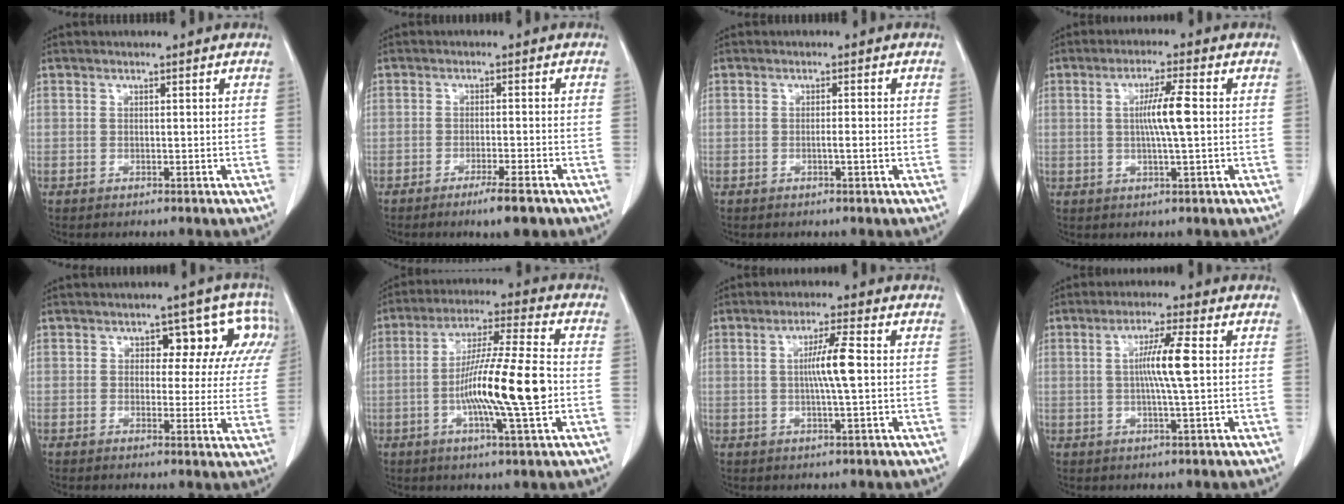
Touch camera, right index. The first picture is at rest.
{"total": 4.7, "force": [-3.2, 0.3, 3.4], "torque": [-0.050, -0.008, -0.048]}
{"total": 1.4, "force": [-0.4, -0.1, 1.4], "torque": [-0.022, 0.000, -0.006]}
{"total": 5.6, "force": [0.3, -0.2, 5.6], "torque": [-0.102, -0.003, 0.005]}
{"total": 9.0, "force": [3.3, 5.4, 6.4], "torque": [-0.055, 0.030, 0.031]}
{"total": 14.7, "force": [-2.4, 0.3, 14.5], "torque": [-0.260, -0.003, -0.047]}
{"total": 5.6, "force": [0.3, -0.2, 5.6], "torque": [-0.101, -0.001, 0.004]}
{"total": 6.2, "force": [0.5, -0.5, 6.2], "torque": [-0.114, -0.002, 0.008]}